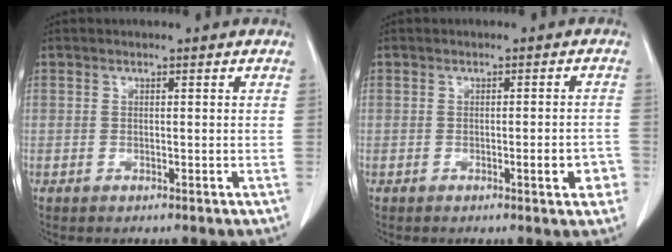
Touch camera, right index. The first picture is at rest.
{"total": 3.7, "force": [-1.6, 0.7, 3.3], "torque": [-0.036, -0.001, -0.020]}